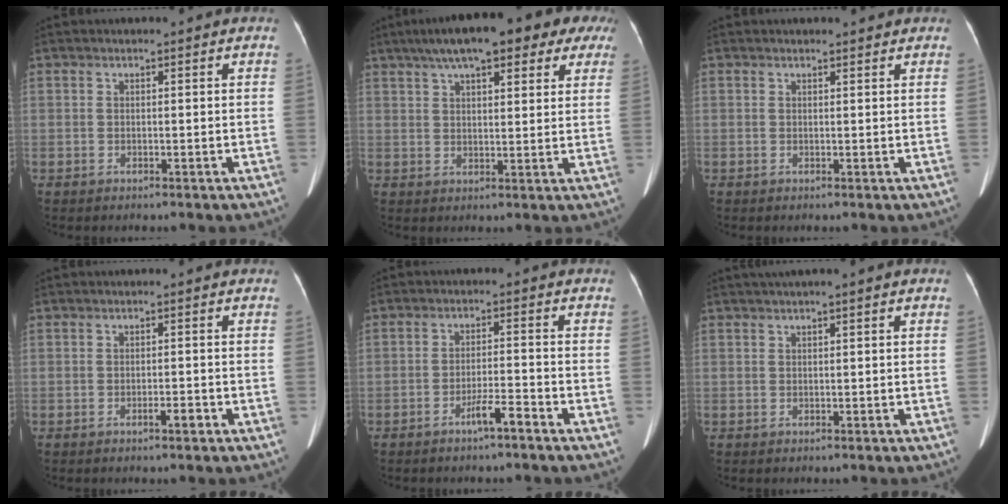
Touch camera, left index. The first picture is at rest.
{"total": 19.8, "force": [13.8, 6.0, 12.9], "torque": [-0.196, 0.064, 0.179]}
{"total": 1.2, "force": [1.1, 0.5, 0.1], "torque": [-0.005, 0.008, 0.013]}
{"total": 2.0, "force": [-1.2, 0.3, 1.5], "torque": [-0.024, 0.000, -0.018]}
{"total": 3.6, "force": [-2.7, 0.0, 2.5], "torque": [-0.045, -0.002, -0.047]}
{"total": 2.1, "force": [1.1, 0.0, 1.8], "torque": [-0.036, 0.017, 0.022]}